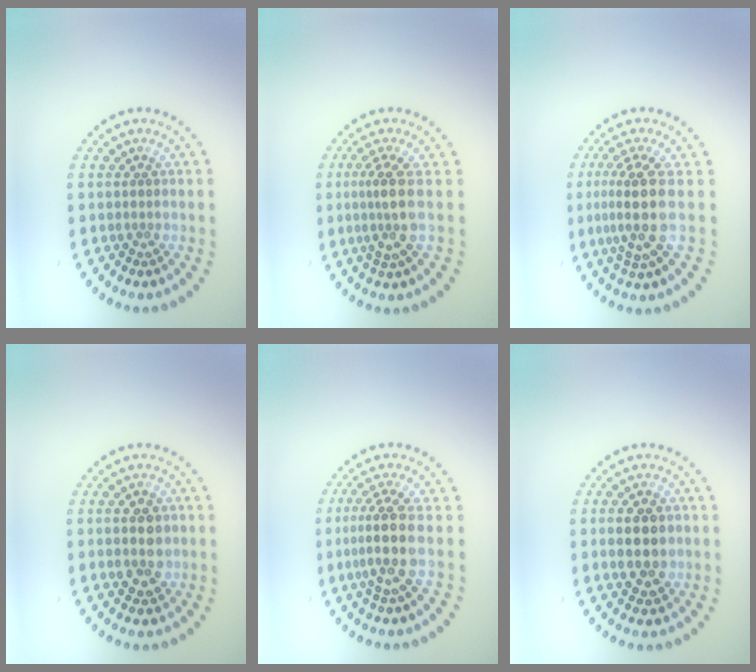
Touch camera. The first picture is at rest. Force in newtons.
{"total": 2.9, "press": 2.2, "slide": 1.9}
{"total": 4.3, "press": 3.4, "slide": 2.6}
{"total": 3.6, "press": 3.6, "slide": 0.2}
{"total": 3.9, "press": 3.0, "slide": 2.5}
{"total": 4.5, "press": 4.5, "slide": 0.3}